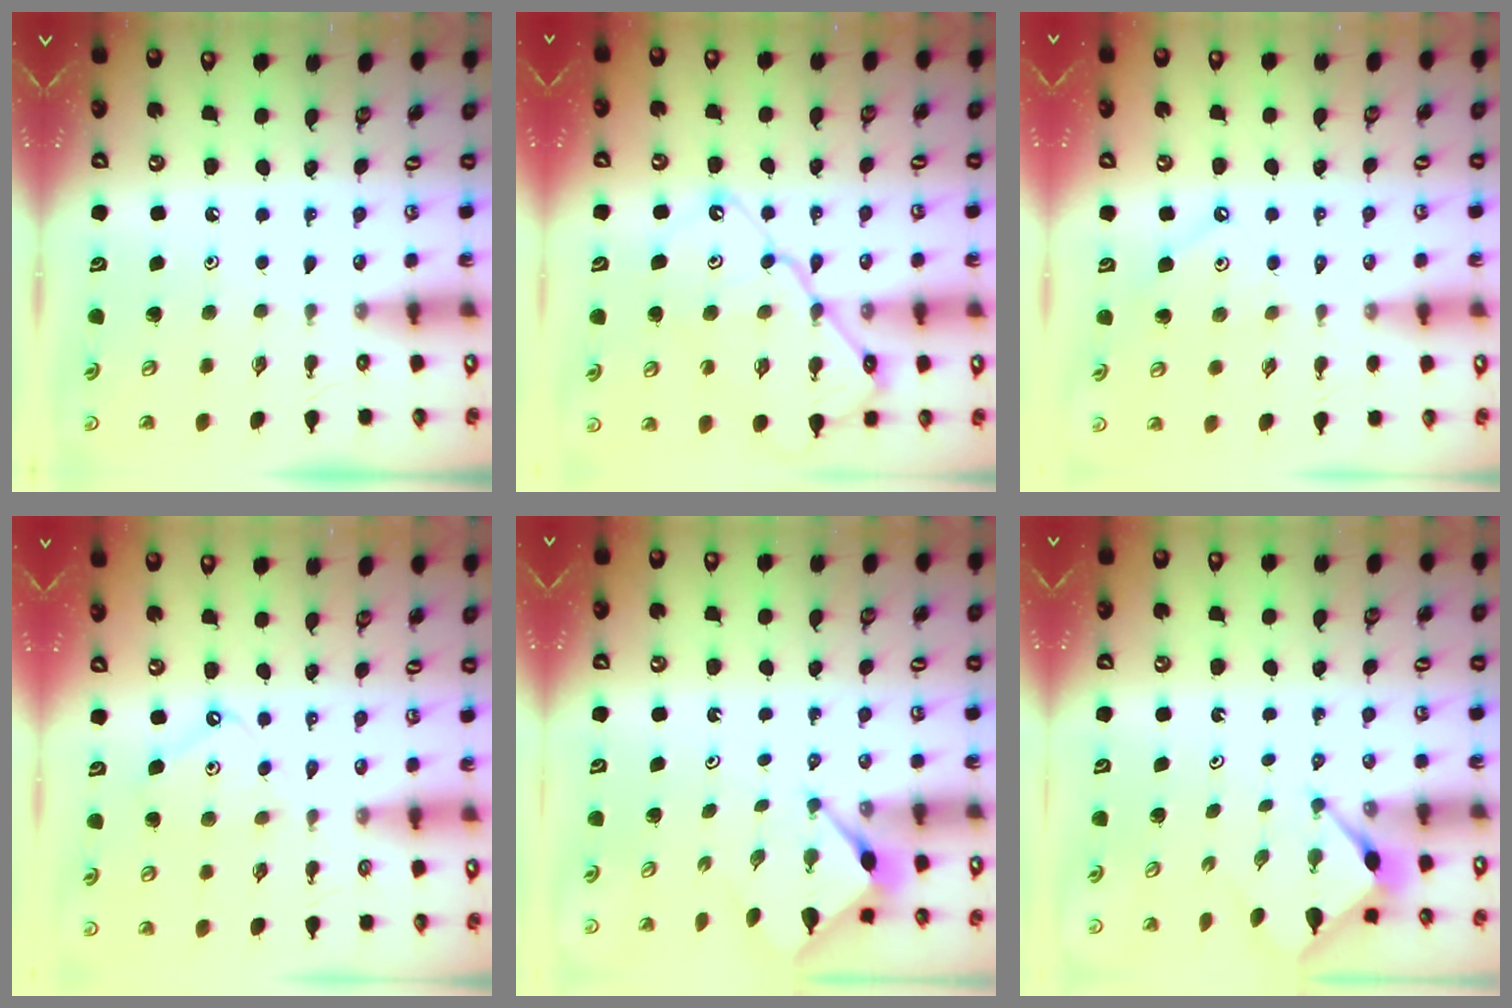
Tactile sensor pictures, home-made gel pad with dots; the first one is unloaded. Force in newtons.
{"total": 14.2, "press": 14.1, "slide": 1.3}
{"total": 2.5, "press": 2.5, "slide": 0.4}
{"total": 8.0, "press": 8.0, "slide": 0.8}
{"total": 2.8, "press": 2.8, "slide": 0.3}
{"total": 2.9, "press": 2.9, "slide": 0.3}